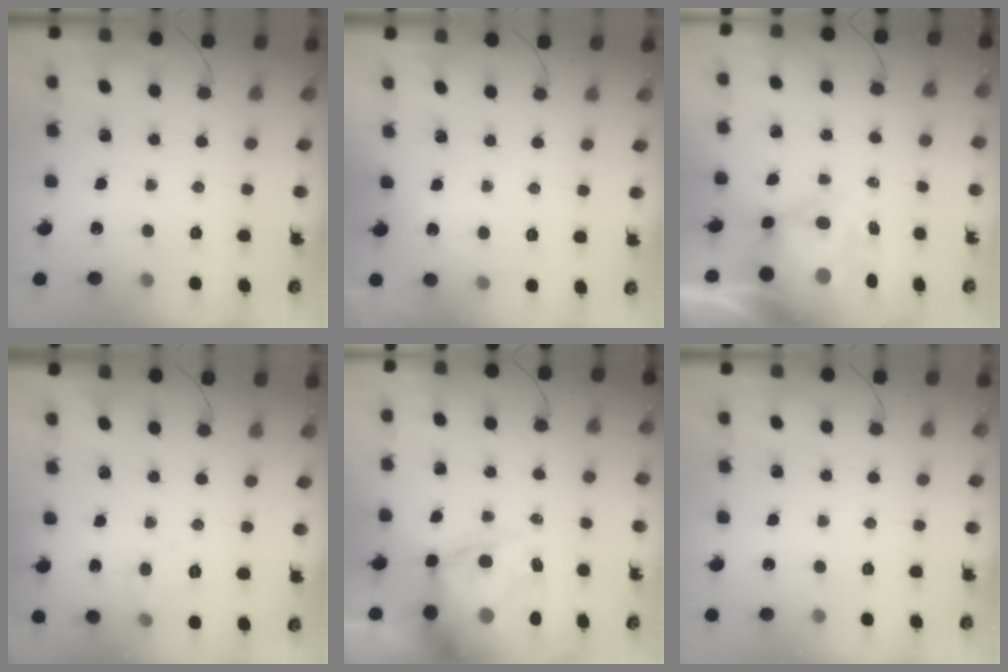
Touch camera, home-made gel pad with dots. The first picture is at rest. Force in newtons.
{"total": 2.6, "press": 2.1, "slide": 1.5}
{"total": 8.4, "press": 7.9, "slide": 2.8}
{"total": 5.8, "press": 5.6, "slide": 1.2}
{"total": 15.6, "press": 15.2, "slide": 3.8}
{"total": 0.0}